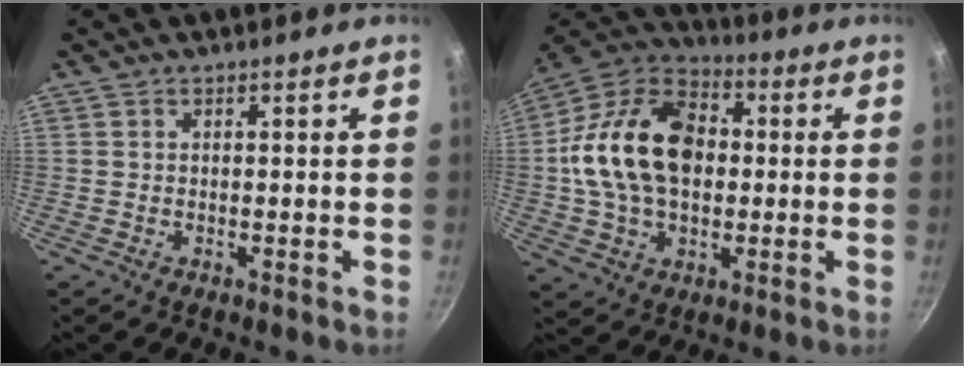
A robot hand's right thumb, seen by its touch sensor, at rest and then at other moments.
{"total": 20.3, "force": [0.8, 14.0, 14.7], "torque": [-0.238, 0.032, 0.002]}